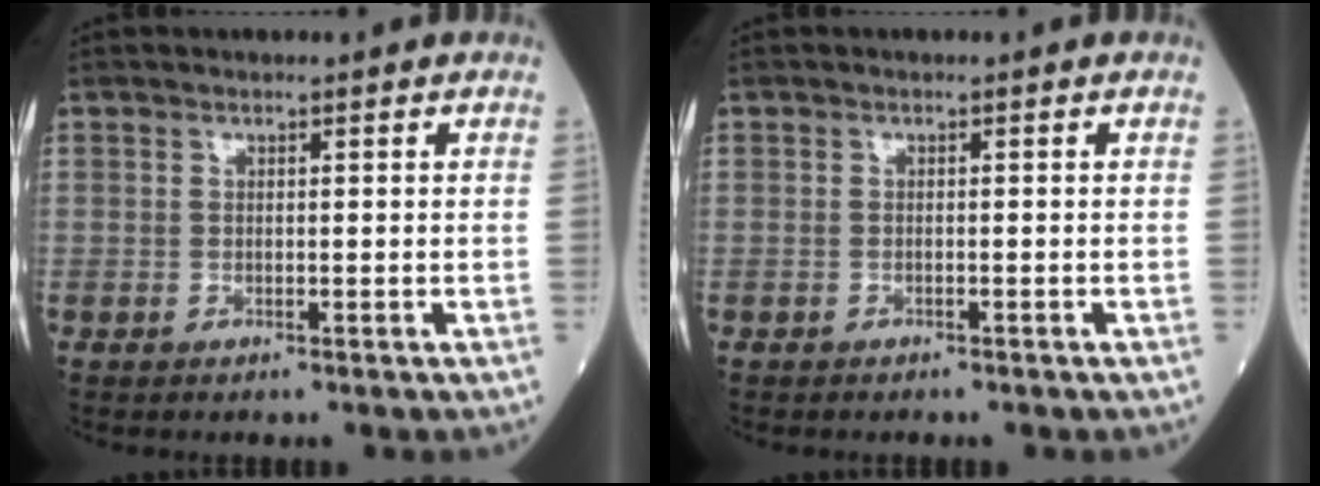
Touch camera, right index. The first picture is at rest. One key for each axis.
{"total": 0.6, "fx": -0.5, "fy": 0.2, "fz": 0.2, "tx": -0.010, "ty": -0.001, "tz": -0.008}